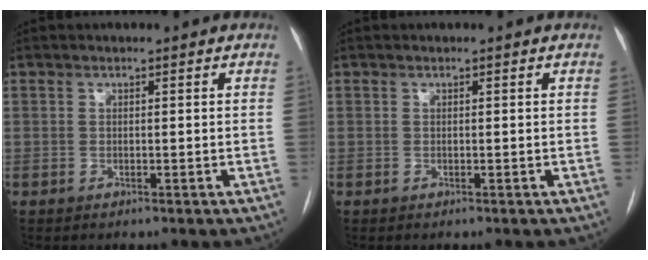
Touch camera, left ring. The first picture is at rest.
{"total": 0.0}